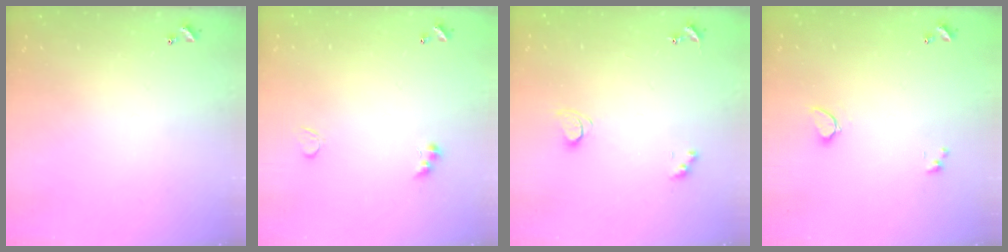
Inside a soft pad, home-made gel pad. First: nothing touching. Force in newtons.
{"total": 3.8, "press": 3.8, "slide": 0.5}
{"total": 1.8, "press": 1.8, "slide": 0.3}
{"total": 0.6, "press": 0.6, "slide": 0.2}